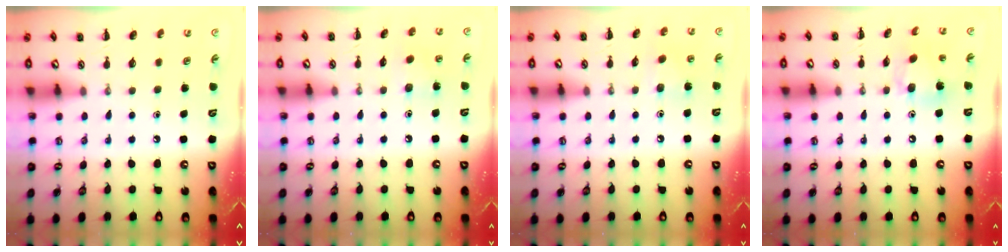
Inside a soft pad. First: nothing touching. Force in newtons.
{"total": 6.0, "press": 5.9, "slide": 1.1}
{"total": 5.0, "press": 4.9, "slide": 1.0}
{"total": 11.1, "press": 10.7, "slide": 2.6}